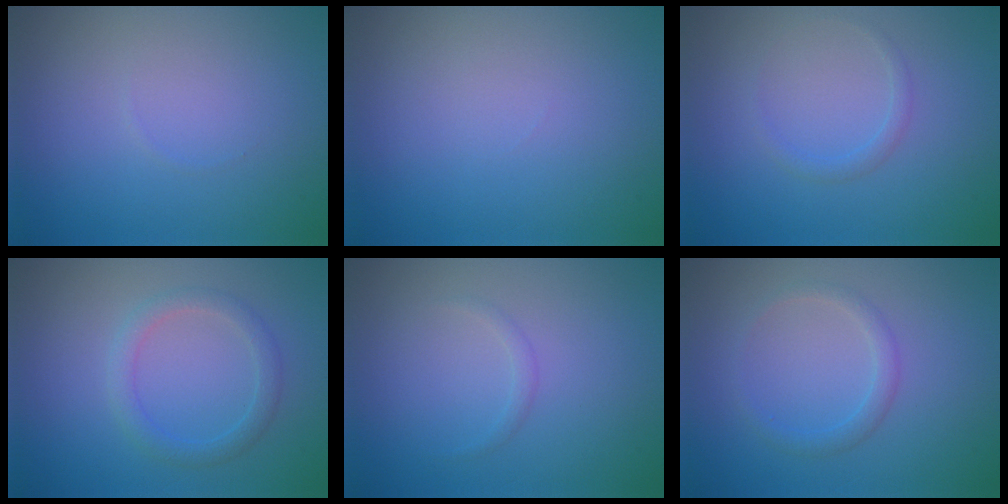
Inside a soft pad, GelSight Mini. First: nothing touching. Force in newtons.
{"total": 0.0}
{"total": 1.0, "press": 1.0, "slide": 0.0}
{"total": 2.0, "press": 2.0, "slide": 0.1}
{"total": 0.6, "press": 0.6, "slide": 0.1}
{"total": 1.5, "press": 1.5, "slide": 0.0}